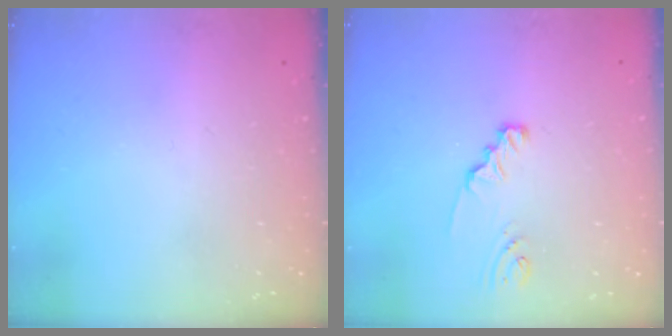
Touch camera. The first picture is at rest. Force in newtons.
{"total": 2.1, "press": 2.1, "slide": 0.2}